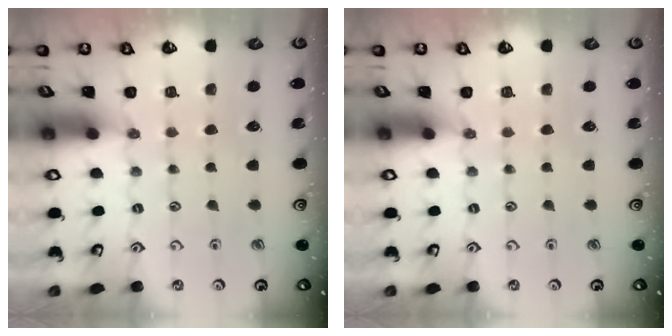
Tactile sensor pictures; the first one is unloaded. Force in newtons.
{"total": 0.0}